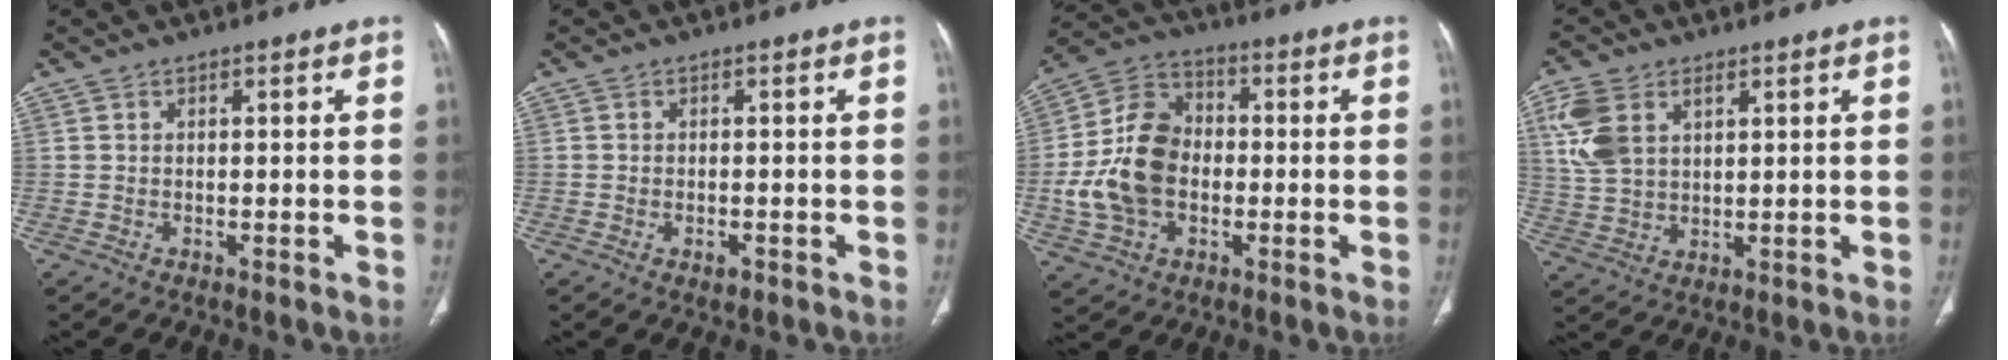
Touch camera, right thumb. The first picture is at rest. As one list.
[{"total": 1.8, "force": [-0.8, 1.0, 1.3], "torque": [-0.020, 0.004, -0.009]}, {"total": 15.3, "force": [-1.7, 11.2, 10.3], "torque": [-0.185, 0.028, -0.031]}, {"total": 9.2, "force": [3.6, 6.0, 6.0], "torque": [-0.127, -0.002, 0.077]}]